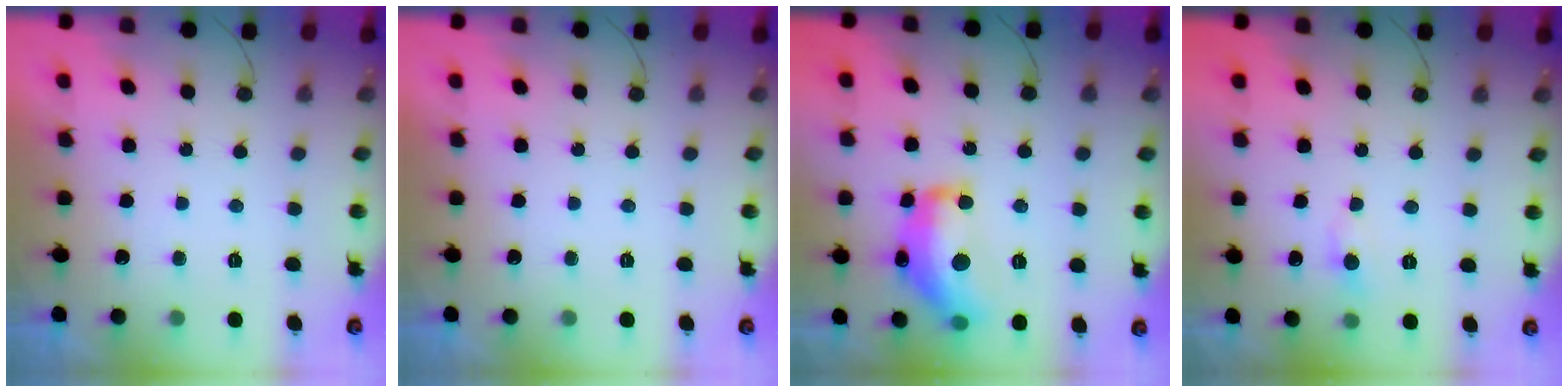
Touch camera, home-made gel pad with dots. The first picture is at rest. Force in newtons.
{"total": 0.0}
{"total": 17.4, "press": 17.3, "slide": 1.1}
{"total": 5.1, "press": 5.0, "slide": 0.6}